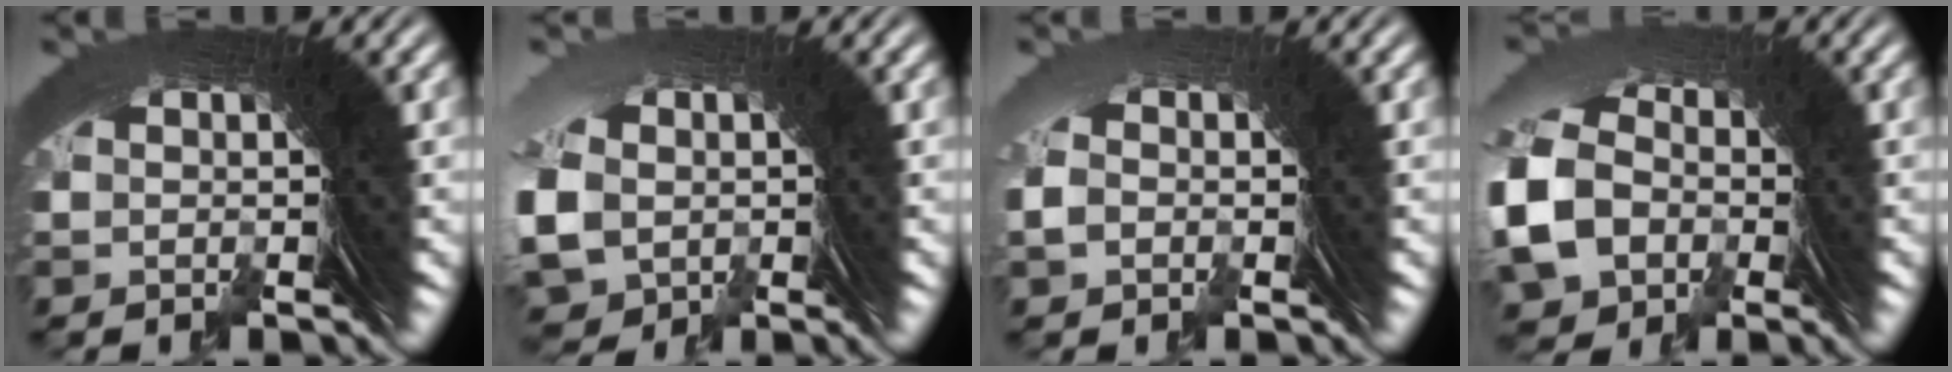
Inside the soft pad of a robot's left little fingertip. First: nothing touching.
{"total": 5.4, "force": [-2.0, 4.9, 1.1], "torque": [-0.039, -0.016, -0.030]}
{"total": 1.5, "force": [-0.9, -0.4, -1.2], "torque": [0.022, 0.006, -0.015]}
{"total": 6.4, "force": [-1.2, 5.6, 2.9], "torque": [-0.086, -0.029, -0.006]}